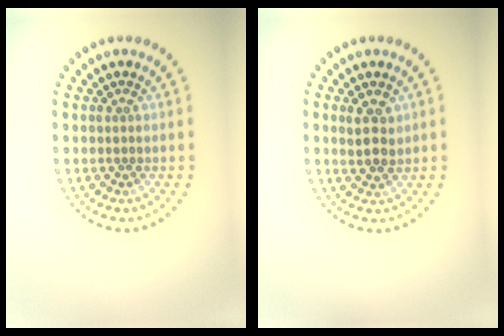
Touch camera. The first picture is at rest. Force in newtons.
{"total": 2.3, "press": 2.2, "slide": 0.6}